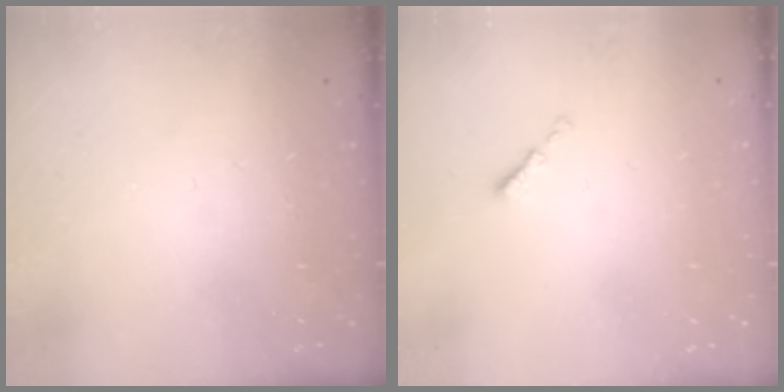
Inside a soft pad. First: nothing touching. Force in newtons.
{"total": 0.0}